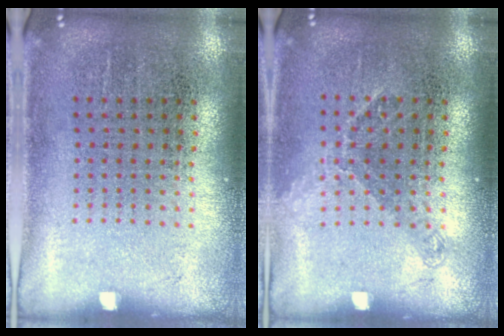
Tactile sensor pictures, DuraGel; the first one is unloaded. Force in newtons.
{"total": 1.1, "press": 0.9, "slide": 0.6}